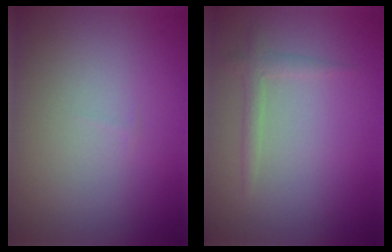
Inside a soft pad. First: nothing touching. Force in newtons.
{"total": 1.3, "press": 1.3, "slide": 0.0}